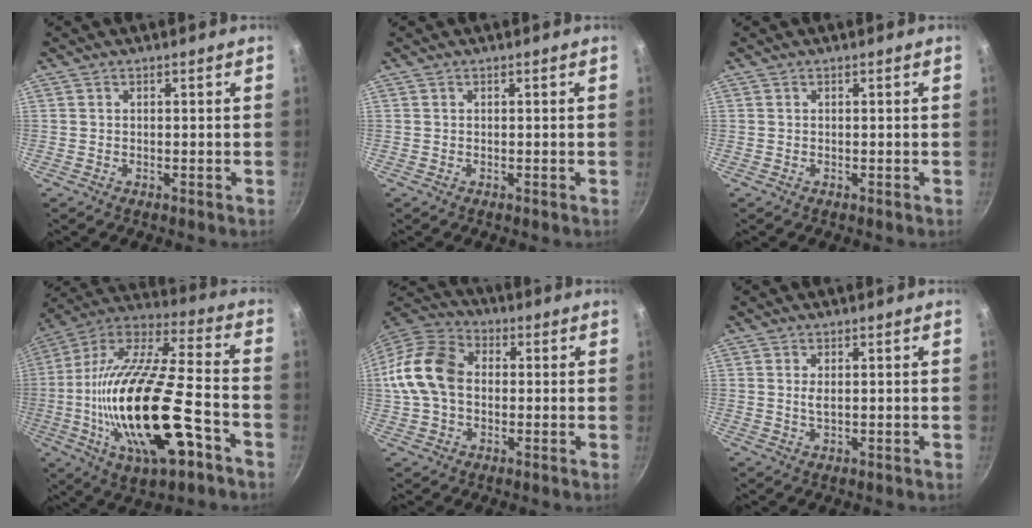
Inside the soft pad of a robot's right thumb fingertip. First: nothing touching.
{"total": 0.0}
{"total": 0.0}
{"total": 29.4, "force": [-8.4, 11.0, 25.9], "torque": [-0.474, 0.016, -0.148]}
{"total": 14.7, "force": [0.4, 10.7, 10.1], "torque": [-0.176, 0.031, -0.008]}
{"total": 1.6, "force": [0.3, 0.6, 1.4], "torque": [-0.029, -0.001, 0.007]}